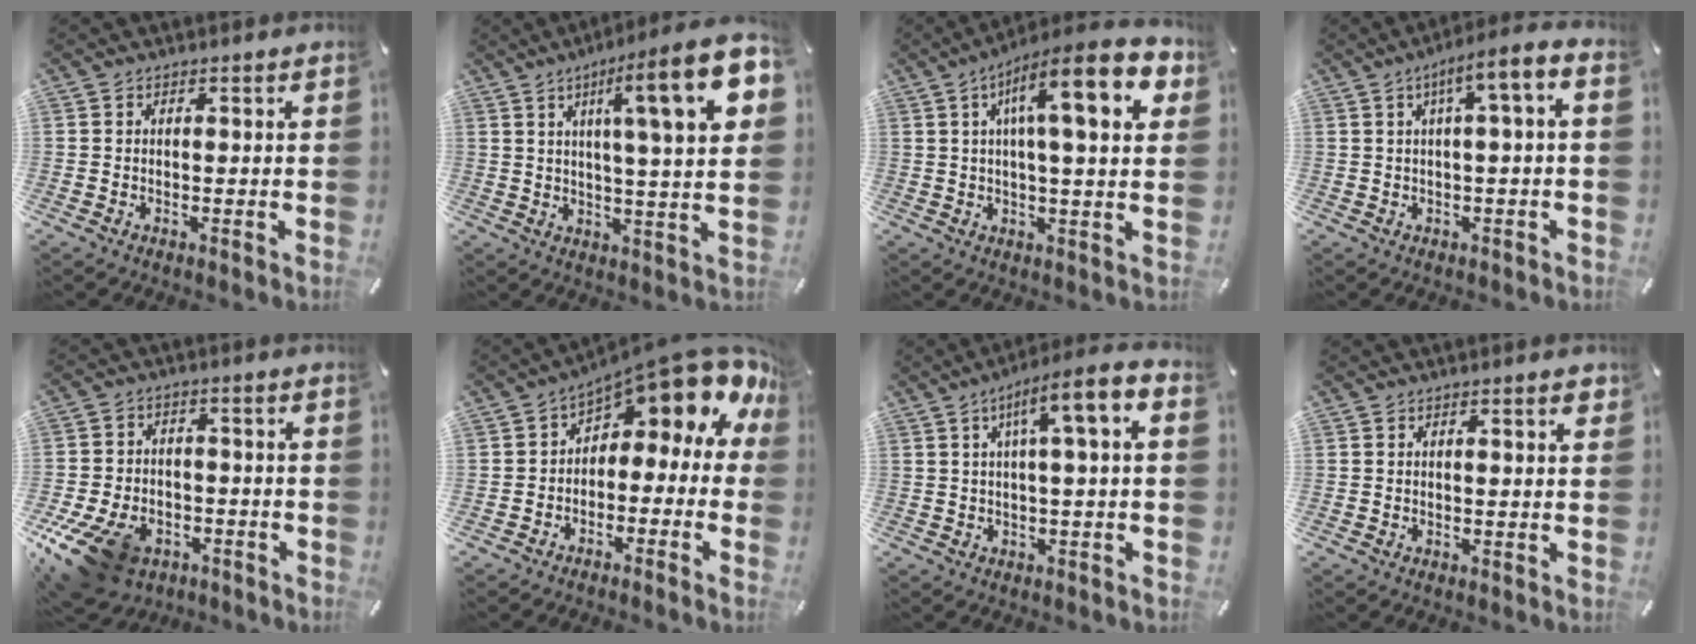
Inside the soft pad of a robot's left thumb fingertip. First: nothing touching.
{"total": 19.2, "force": [7.1, 2.9, 17.6], "torque": [-0.264, -0.033, 0.091]}
{"total": 16.9, "force": [6.3, 3.6, 15.3], "torque": [-0.241, -0.023, 0.090]}
{"total": 7.2, "force": [1.5, 1.2, 6.9], "torque": [-0.114, -0.008, 0.020]}
{"total": 14.4, "force": [-7.9, 9.0, 8.1], "torque": [-0.166, 0.046, -0.132]}
{"total": 10.3, "force": [6.8, 4.0, 6.7], "torque": [-0.096, -0.069, 0.108]}
{"total": 9.4, "force": [2.5, 1.4, 8.9], "torque": [-0.143, -0.013, 0.035]}
{"total": 1.7, "force": [0.6, 0.3, 1.6], "torque": [-0.023, 0.001, 0.007]}